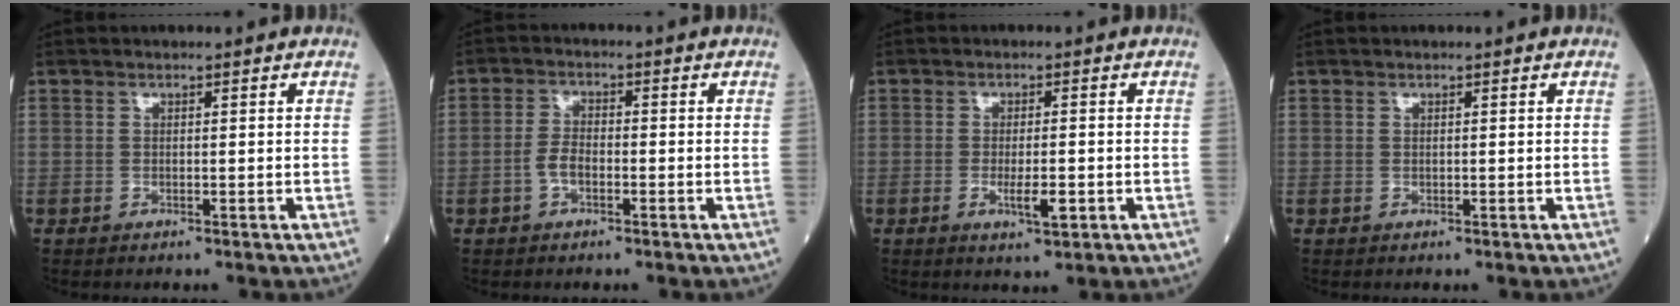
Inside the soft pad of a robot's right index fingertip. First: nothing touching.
{"total": 3.2, "force": [-1.1, 1.6, 2.5], "torque": [-0.052, 0.007, -0.021]}
{"total": 3.9, "force": [-1.2, 0.8, 3.6], "torque": [-0.062, -0.003, -0.017]}
{"total": 0.0}